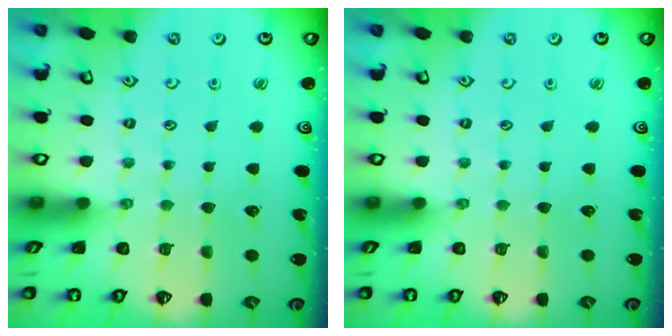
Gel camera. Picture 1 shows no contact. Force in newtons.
{"total": 0.0}